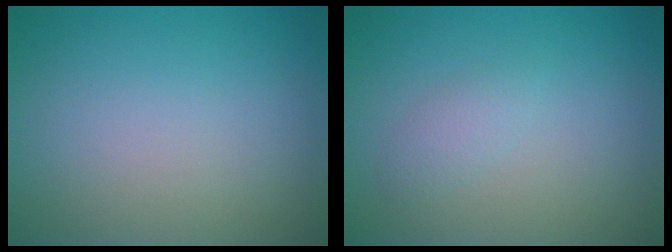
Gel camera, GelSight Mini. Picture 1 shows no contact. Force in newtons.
{"total": 1.3, "press": 1.3, "slide": 0.1}